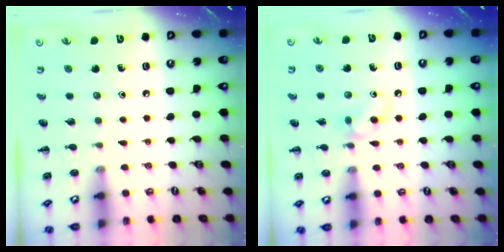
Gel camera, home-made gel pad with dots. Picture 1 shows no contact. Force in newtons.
{"total": 5.3, "press": 5.0, "slide": 1.8}